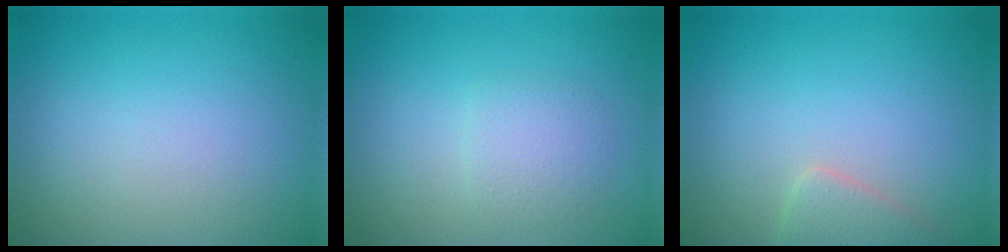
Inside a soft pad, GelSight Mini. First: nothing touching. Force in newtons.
{"total": 1.9, "press": 1.9, "slide": 0.0}
{"total": 2.0, "press": 2.0, "slide": 0.2}